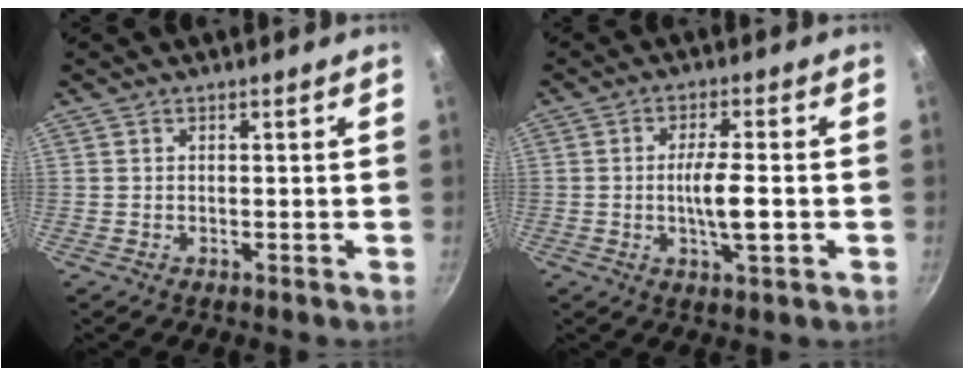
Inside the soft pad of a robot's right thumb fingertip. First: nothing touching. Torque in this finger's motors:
{"motor_torque": [2.83, 2.17, 1.93, -0.84, 0.79]}